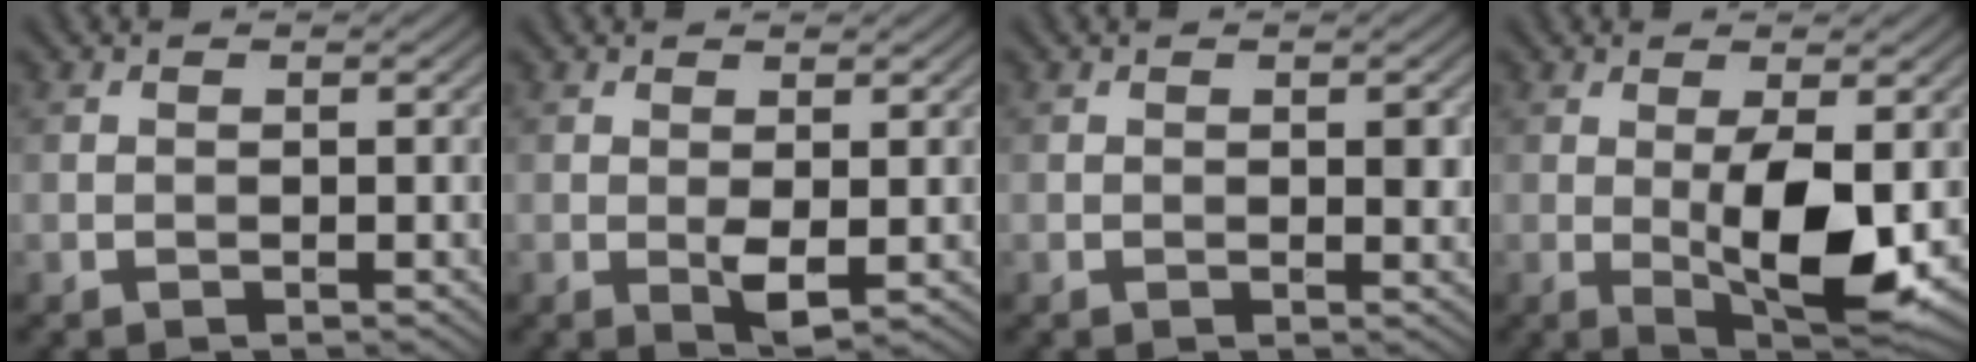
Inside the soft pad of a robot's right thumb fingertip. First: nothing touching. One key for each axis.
{"total": 2.3, "fx": 0.2, "fy": 0.8, "fz": 2.2, "tx": -0.045, "ty": -0.006, "tz": 0.007}
{"total": 1.5, "fx": 0.3, "fy": 0.8, "fz": 1.3, "tx": -0.014, "ty": -0.006, "tz": 0.007}
{"total": 8.1, "fx": -0.4, "fy": 2.7, "fz": 7.7, "tx": -0.137, "ty": -0.009, "tz": 0.000}